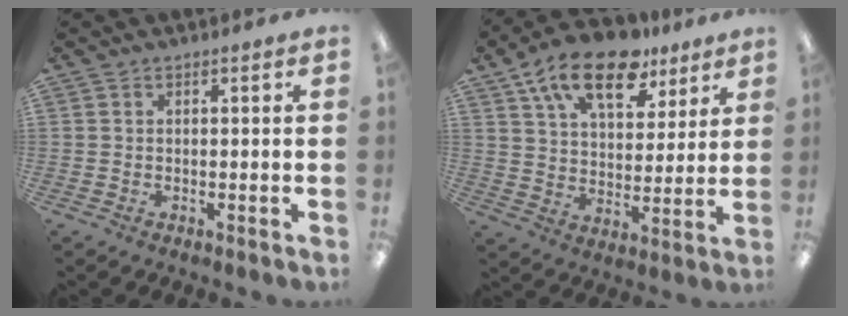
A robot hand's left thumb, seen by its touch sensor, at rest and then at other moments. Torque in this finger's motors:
{"motor_torque": [1.80, 1.82, 1.43, -1.34, 0.08]}